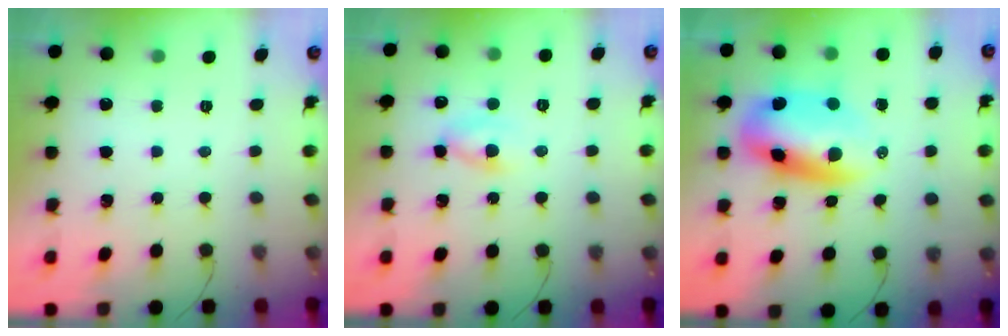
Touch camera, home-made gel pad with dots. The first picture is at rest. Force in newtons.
{"total": 4.7, "press": 4.6, "slide": 1.0}
{"total": 11.4, "press": 11.1, "slide": 2.9}